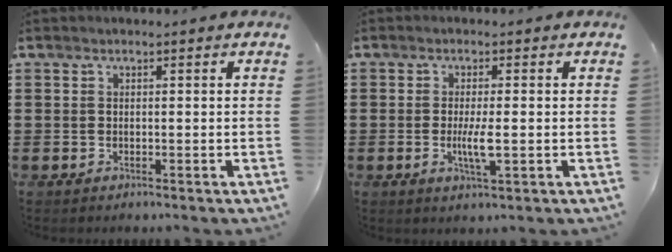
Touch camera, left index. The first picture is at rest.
{"total": 4.1, "force": [-0.4, 0.5, 4.0], "torque": [-0.076, -0.005, -0.011]}